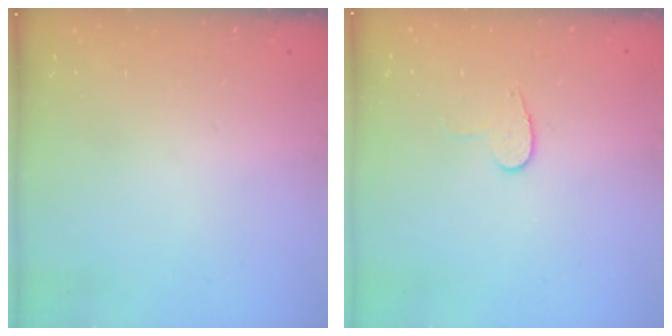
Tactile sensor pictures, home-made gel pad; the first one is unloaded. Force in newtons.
{"total": 7.7, "press": 7.6, "slide": 0.5}